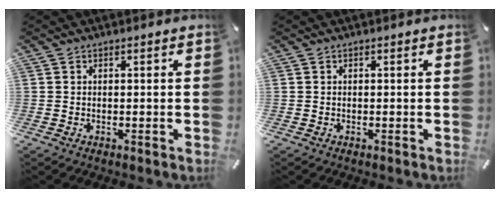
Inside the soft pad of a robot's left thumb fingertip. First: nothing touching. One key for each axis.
{"total": 0.0}